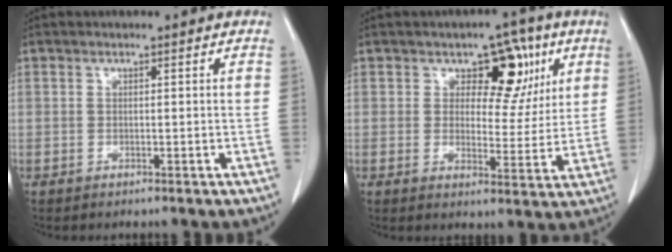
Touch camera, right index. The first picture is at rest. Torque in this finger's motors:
{"motor_torque": [0.06, 0.12, 0.00, 0.00]}